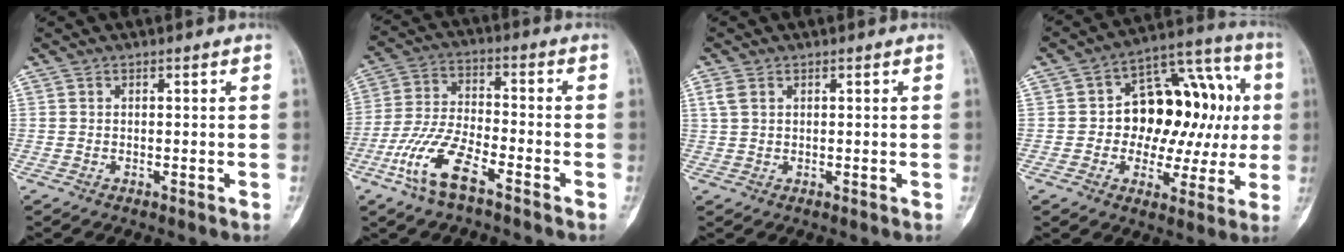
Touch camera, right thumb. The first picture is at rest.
{"total": 11.5, "force": [-6.4, 4.0, 8.6], "torque": [-0.187, 0.027, -0.126]}
{"total": 2.4, "force": [1.0, 1.5, 1.5], "torque": [-0.036, 0.007, 0.027]}
{"total": 20.3, "force": [1.4, 13.2, 15.4], "torque": [-0.154, 0.043, 0.022]}